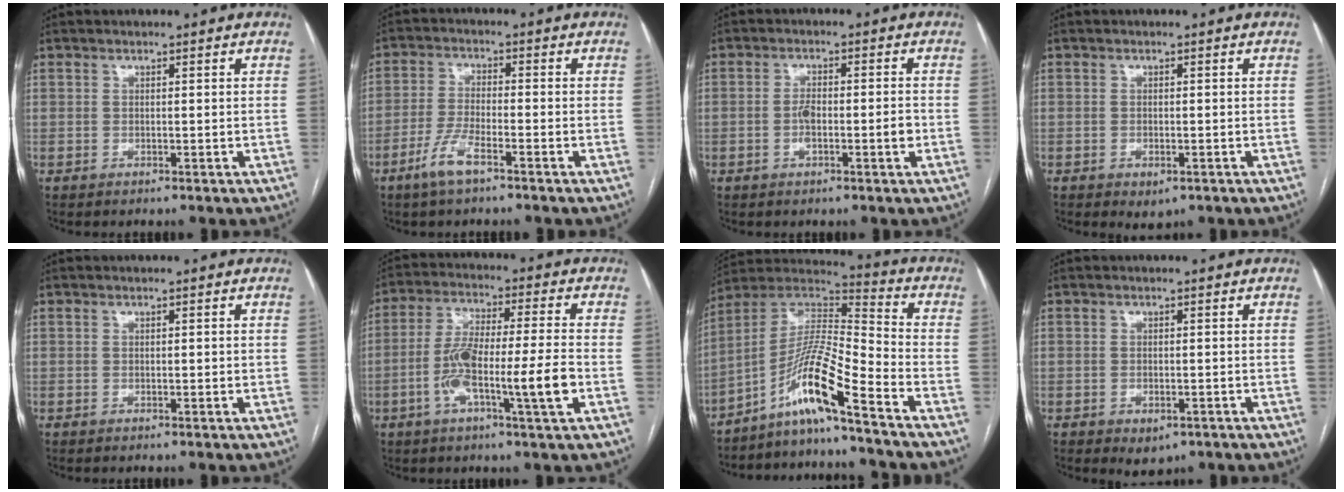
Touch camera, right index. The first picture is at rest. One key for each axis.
{"total": 5.4, "fx": -3.4, "fy": 1.0, "fz": 4.1, "tx": -0.090, "ty": -0.004, "tz": -0.069}
{"total": 6.7, "fx": -1.5, "fy": 1.6, "fz": 6.3, "tx": -0.116, "ty": 0.012, "tz": -0.024}
{"total": 2.2, "fx": -1.1, "fy": 1.4, "fz": 1.4, "tx": -0.011, "ty": -0.001, "tz": -0.005}
{"total": 0.8, "fx": 0.0, "fy": 0.3, "fz": 0.8, "tx": -0.015, "ty": 0.002, "tz": 0.002}
{"total": 12.5, "fx": -3.6, "fy": 0.7, "fz": 11.9, "tx": -0.220, "ty": 0.003, "tz": -0.068}
{"total": 12.0, "fx": -7.8, "fy": -0.4, "fz": 9.1, "tx": -0.178, "ty": 0.010, "tz": -0.151}
{"total": 2.9, "fx": -1.4, "fy": 1.8, "fz": 1.7, "tx": -0.015, "ty": -0.001, "tz": -0.008}